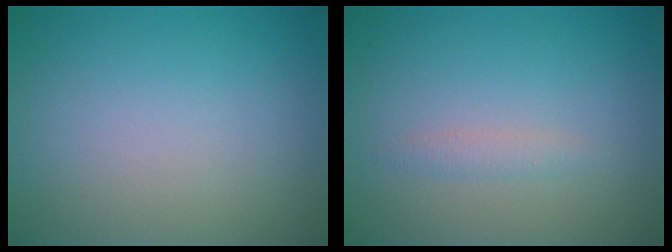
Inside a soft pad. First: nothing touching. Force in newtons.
{"total": 0.9, "press": 0.9, "slide": 0.0}